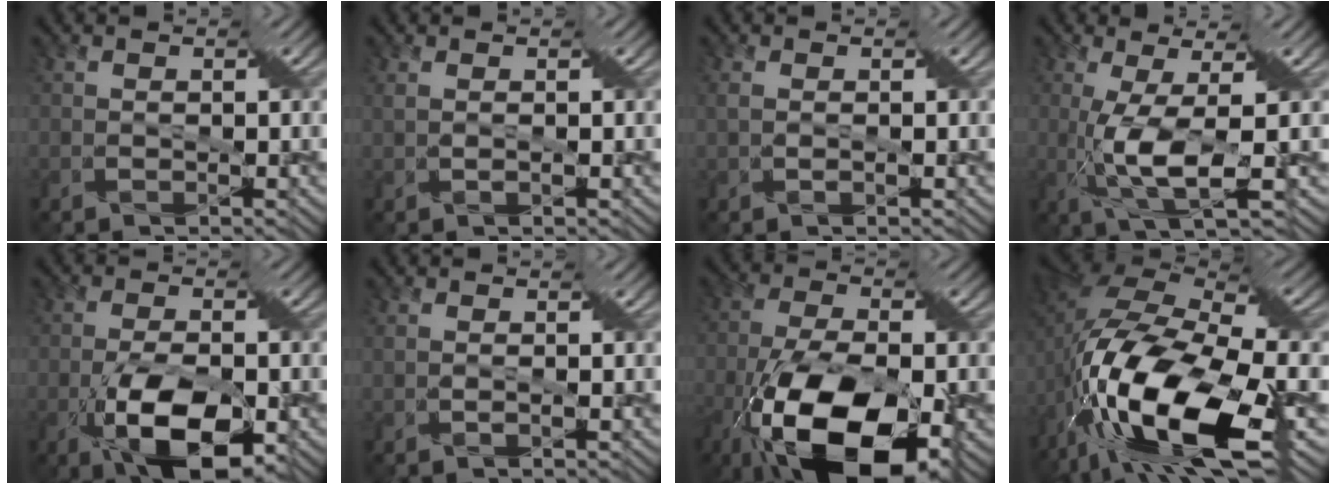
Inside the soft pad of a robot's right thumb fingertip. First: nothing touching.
{"total": 1.6, "force": [0.4, 0.7, 1.4], "torque": [-0.029, 0.001, 0.009]}
{"total": 2.0, "force": [0.1, 1.0, 1.8], "torque": [-0.039, -0.001, 0.002]}
{"total": 6.8, "force": [-0.6, 0.7, 6.7], "torque": [-0.143, 0.007, -0.010]}
{"total": 10.6, "force": [-4.2, 4.5, 8.7], "torque": [-0.163, -0.016, -0.071]}
{"total": 1.0, "force": [0.2, 0.5, 0.9], "torque": [-0.022, 0.000, 0.006]}
{"total": 17.8, "force": [-8.0, 8.3, 13.6], "torque": [-0.270, -0.029, -0.137]}
{"total": 19.4, "force": [-6.0, 8.5, 16.3], "torque": [-0.357, -0.014, -0.099]}